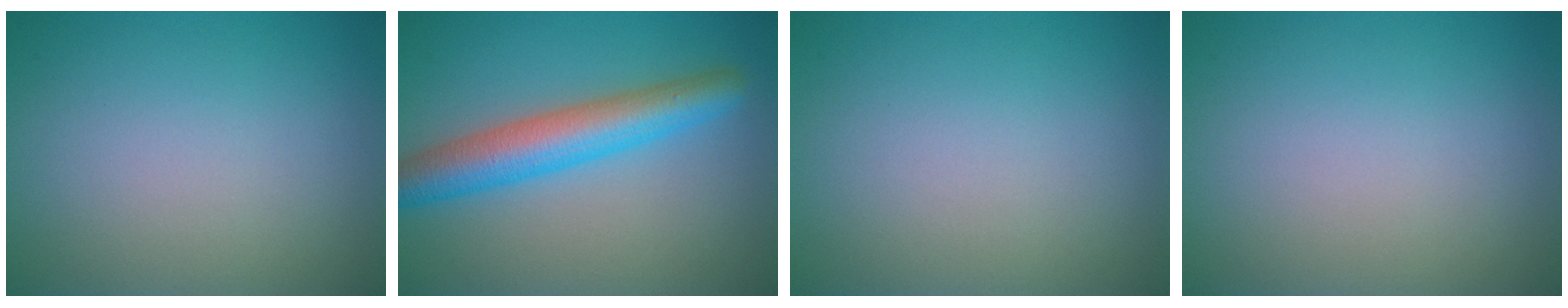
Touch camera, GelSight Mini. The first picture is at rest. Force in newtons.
{"total": 6.1, "press": 6.1, "slide": 0.1}
{"total": 0.0}
{"total": 0.0}